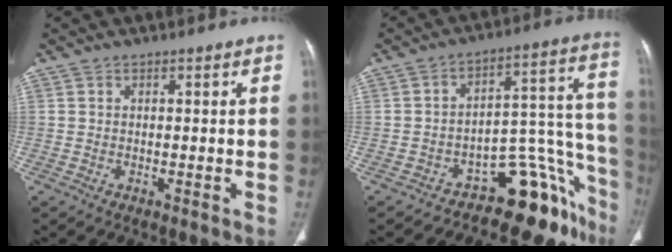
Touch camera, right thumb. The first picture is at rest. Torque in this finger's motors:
{"motor_torque": [3.38, 1.63, 1.03, -0.65, 0.01]}